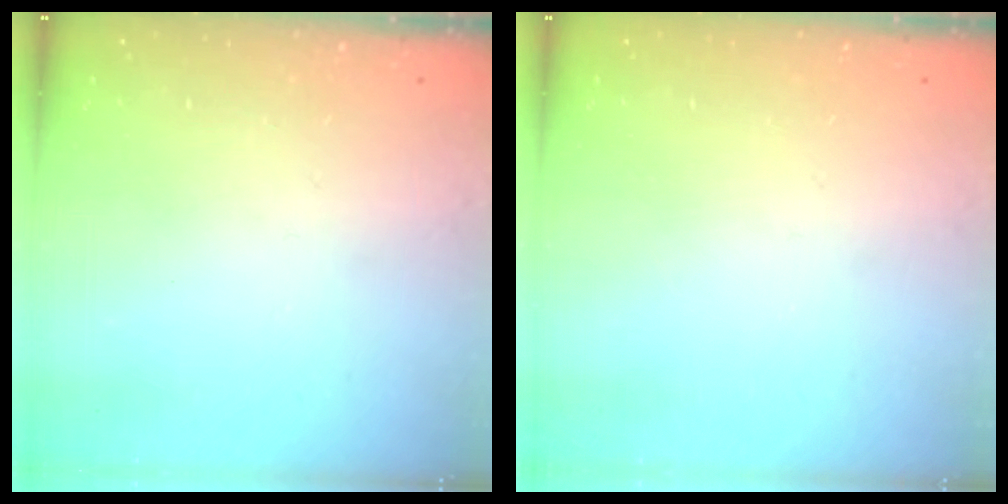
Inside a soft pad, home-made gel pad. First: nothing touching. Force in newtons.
{"total": 0.0}